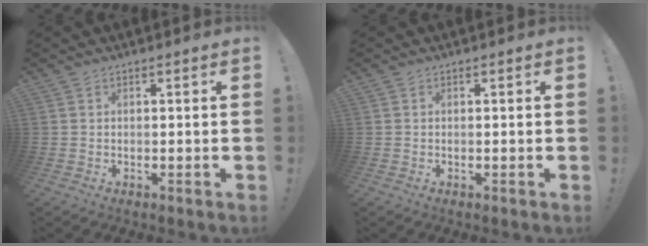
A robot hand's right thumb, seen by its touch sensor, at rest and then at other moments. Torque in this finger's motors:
{"motor_torque": [0.04, -0.32, 0.13, -0.22, 0.06]}